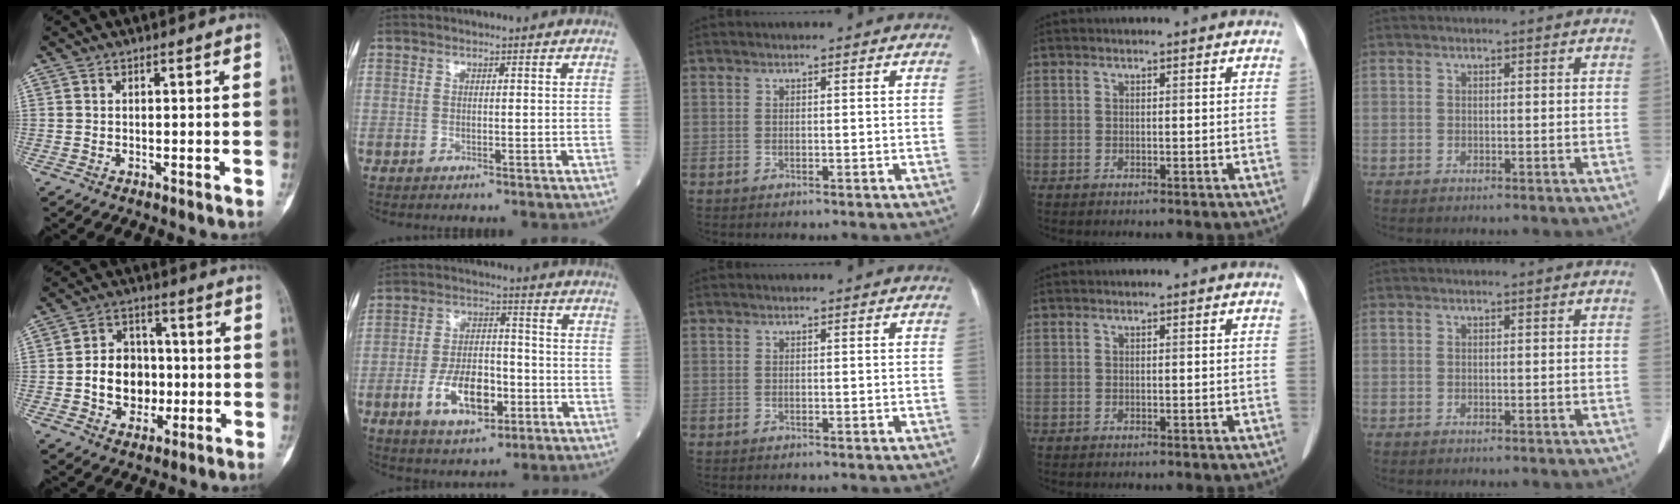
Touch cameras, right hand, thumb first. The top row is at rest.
{"thumb": {"total": 10.6, "force": [-1.1, 8.6, 6.1], "torque": [-0.059, 0.022, -0.019]}, "index": {"total": 10.4, "force": [-3.8, 5.0, 8.3], "torque": [-0.162, 0.005, -0.063]}}